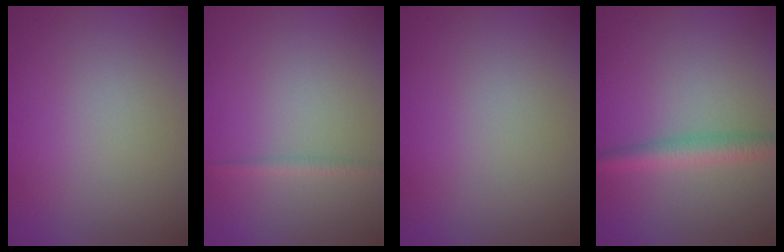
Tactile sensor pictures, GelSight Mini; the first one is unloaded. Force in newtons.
{"total": 1.0, "press": 1.0, "slide": 0.0}
{"total": 0.0}
{"total": 2.7, "press": 2.7, "slide": 0.1}